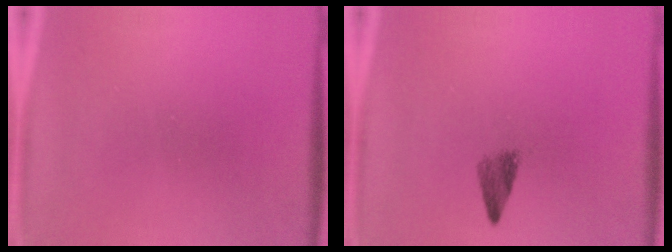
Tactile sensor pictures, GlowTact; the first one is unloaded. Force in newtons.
{"total": 2.4}